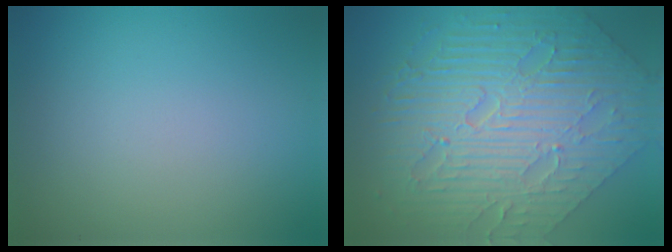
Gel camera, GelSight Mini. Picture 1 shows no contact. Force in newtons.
{"total": 10.4, "press": 7.1, "slide": 7.6}